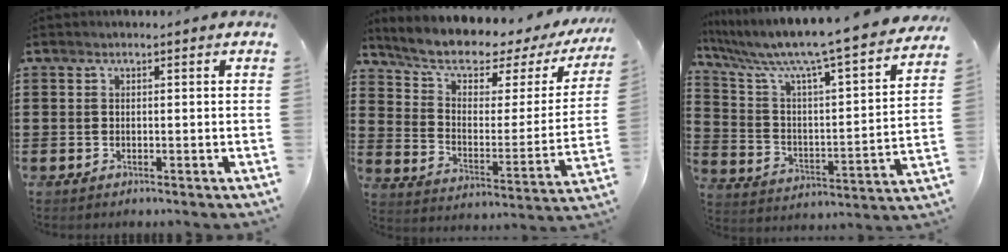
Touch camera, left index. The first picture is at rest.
{"total": 6.5, "force": [4.9, 2.7, 3.3], "torque": [-0.082, -0.036, 0.080]}
{"total": 8.7, "force": [7.3, -0.1, 4.6], "torque": [-0.122, -0.067, 0.114]}